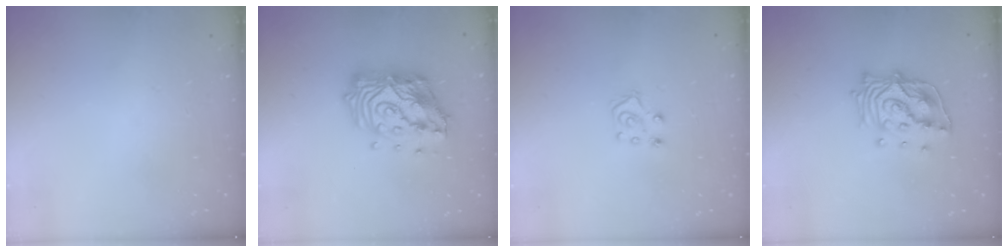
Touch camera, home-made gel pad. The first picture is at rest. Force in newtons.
{"total": 18.1, "press": 18.0, "slide": 1.5}
{"total": 6.8, "press": 6.8, "slide": 0.4}
{"total": 15.2, "press": 15.1, "slide": 2.0}